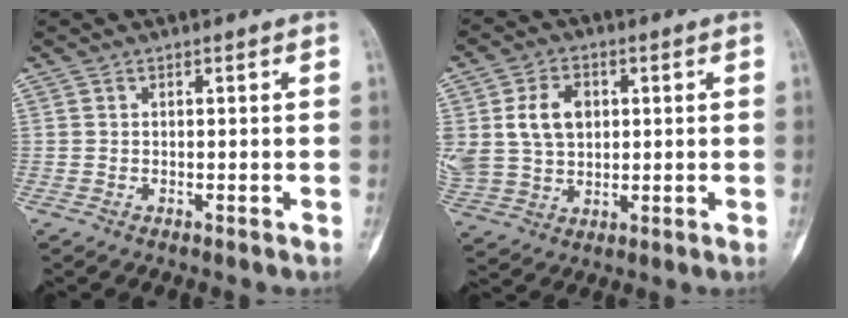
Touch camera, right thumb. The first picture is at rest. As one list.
[{"total": 12.1, "force": [2.6, 8.9, 7.8], "torque": [-0.146, 0.000, 0.059]}]